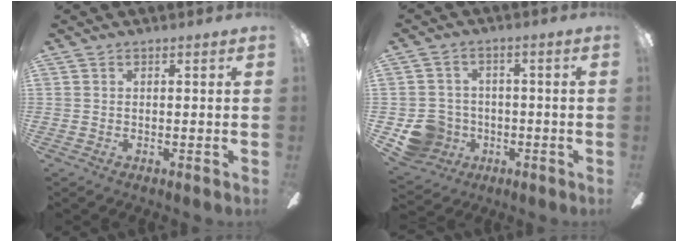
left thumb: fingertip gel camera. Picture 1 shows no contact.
{"total": 8.4, "force": [-3.0, 7.6, 1.9], "torque": [-0.054, 0.024, -0.050]}